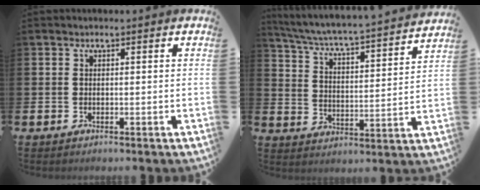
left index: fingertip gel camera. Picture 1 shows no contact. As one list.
[{"total": 5.4, "force": [5.0, 0.2, 1.9], "torque": [-0.065, -0.046, 0.078]}]